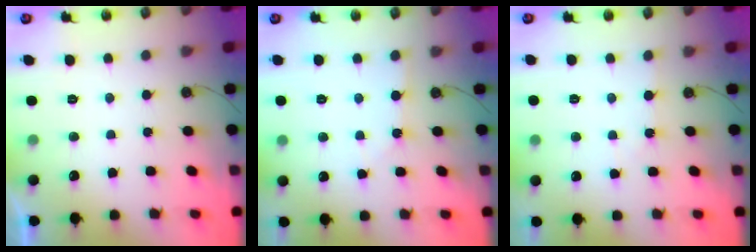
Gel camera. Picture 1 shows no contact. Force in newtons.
{"total": 2.1, "press": 2.1, "slide": 0.3}
{"total": 1.6, "press": 1.5, "slide": 0.3}